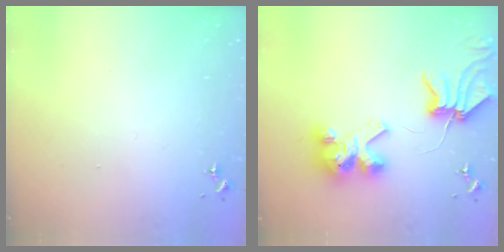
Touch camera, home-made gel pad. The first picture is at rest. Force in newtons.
{"total": 11.2, "press": 11.1, "slide": 1.4}